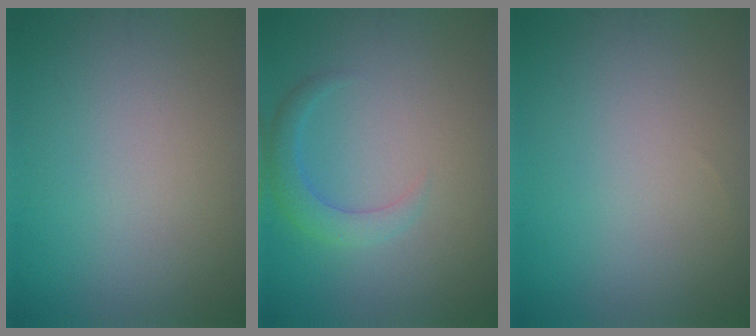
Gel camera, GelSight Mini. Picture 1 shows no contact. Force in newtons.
{"total": 2.4, "press": 2.4, "slide": 0.2}
{"total": 0.0}